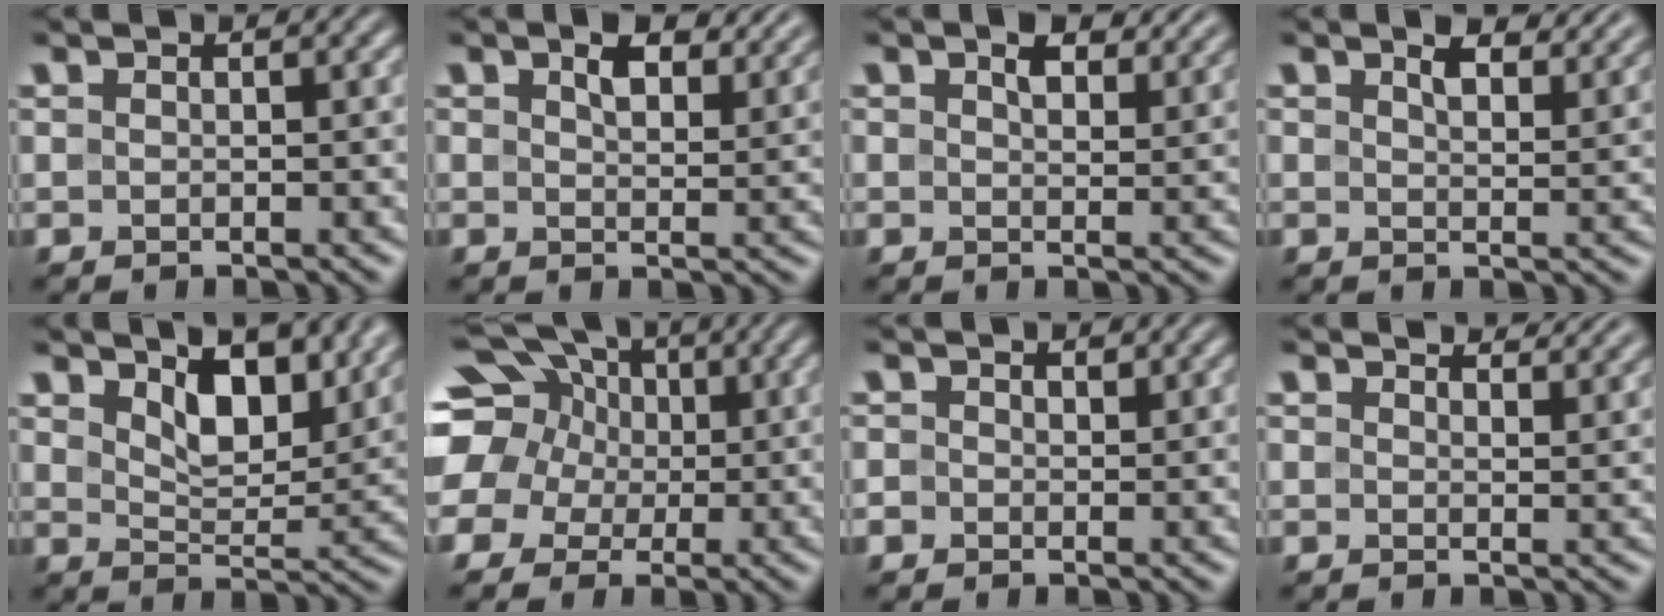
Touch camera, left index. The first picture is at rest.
{"total": 4.5, "force": [2.9, 1.9, 3.0], "torque": [-0.048, 0.001, 0.041]}
{"total": 3.8, "force": [2.5, 1.6, 2.4], "torque": [-0.041, 0.001, 0.037]}
{"total": 4.3, "force": [3.1, 1.4, 2.6], "torque": [-0.042, 0.002, 0.045]}
{"total": 7.3, "force": [4.1, 3.4, 5.0], "torque": [-0.087, -0.008, 0.065]}
{"total": 16.8, "force": [5.8, 13.9, 7.5], "torque": [-0.196, 0.046, 0.075]}
{"total": 1.2, "force": [0.3, 1.1, 0.5], "torque": [-0.012, -0.001, 0.002]}
{"total": 3.9, "force": [3.6, 0.8, 1.3], "torque": [-0.019, 0.005, 0.037]}